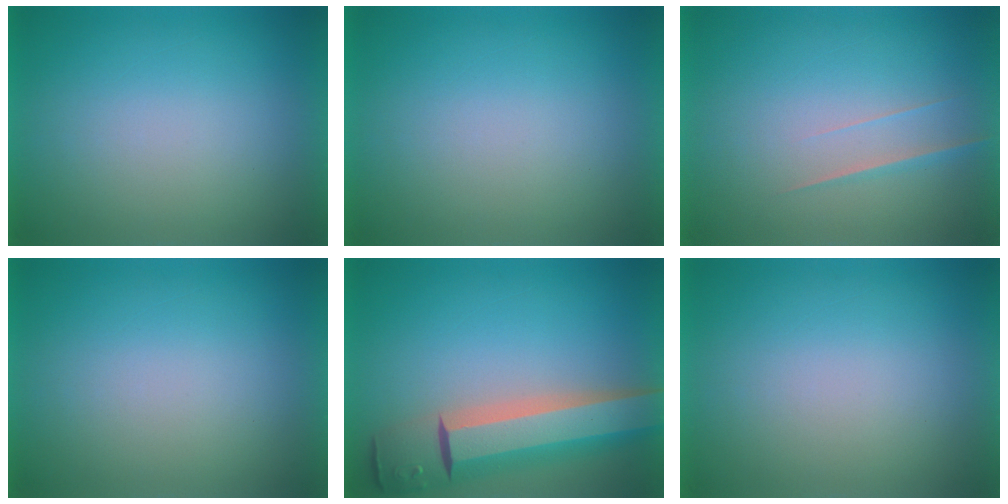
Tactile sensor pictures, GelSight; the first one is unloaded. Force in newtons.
{"total": 0.0}
{"total": 1.5}
{"total": 1.3}
{"total": 8.7}
{"total": 0.0}